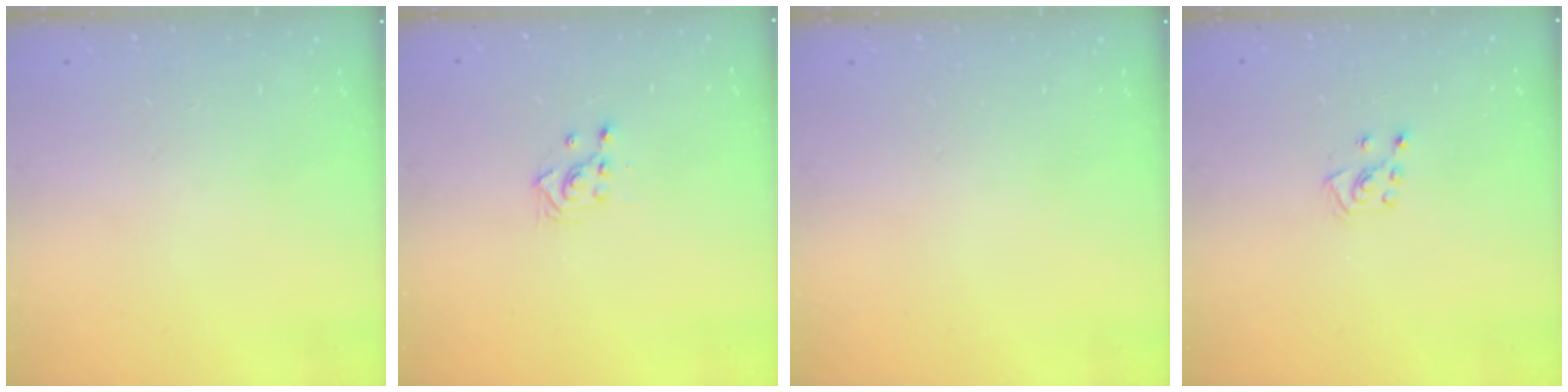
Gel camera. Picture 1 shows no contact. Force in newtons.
{"total": 2.3, "press": 2.3, "slide": 0.3}
{"total": 0.0}
{"total": 5.3, "press": 5.3, "slide": 0.5}